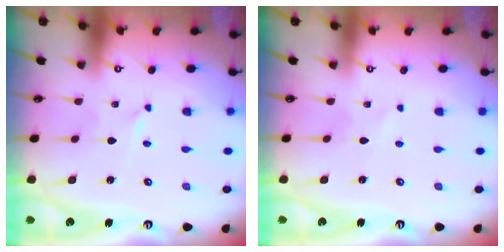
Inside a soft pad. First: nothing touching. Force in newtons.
{"total": 1.5, "press": 1.5, "slide": 0.2}